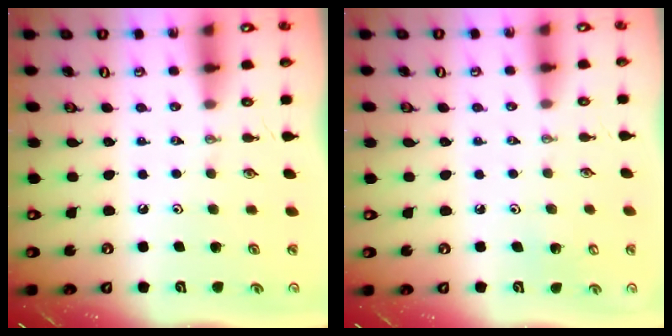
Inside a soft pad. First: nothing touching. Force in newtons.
{"total": 3.3, "press": 3.3, "slide": 0.3}